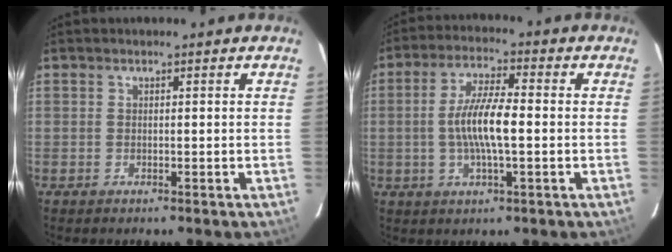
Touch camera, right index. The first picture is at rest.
{"total": 8.9, "force": [-0.9, 1.8, 8.7], "torque": [-0.167, 0.003, -0.017]}